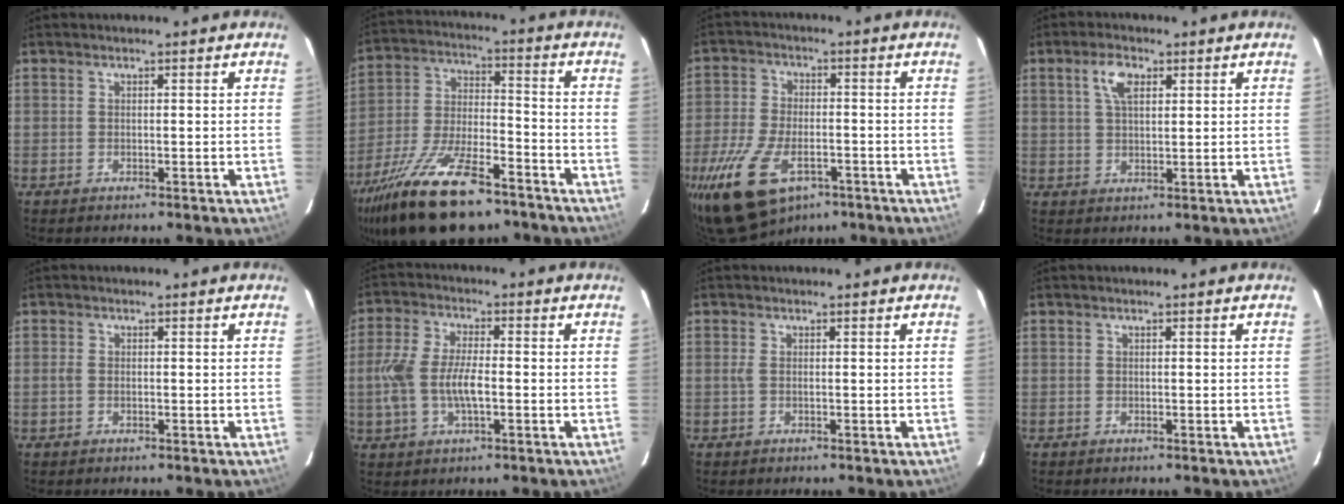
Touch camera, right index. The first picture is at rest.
{"total": 22.2, "force": [-15.4, 7.9, 13.9], "torque": [-0.276, -0.039, -0.258]}
{"total": 16.4, "force": [-9.0, 8.6, 10.6], "torque": [-0.237, -0.029, -0.158]}
{"total": 4.8, "force": [2.1, 2.3, 3.6], "torque": [-0.066, 0.010, 0.039]}
{"total": 1.3, "force": [-0.3, 0.8, 1.0], "torque": [-0.021, 0.001, -0.007]}
{"total": 9.3, "force": [-1.6, 3.9, 8.3], "torque": [-0.176, 0.003, -0.032]}
{"total": 1.1, "force": [0.0, 0.2, 1.1], "torque": [-0.025, 0.001, -0.002]}
{"total": 0.0}